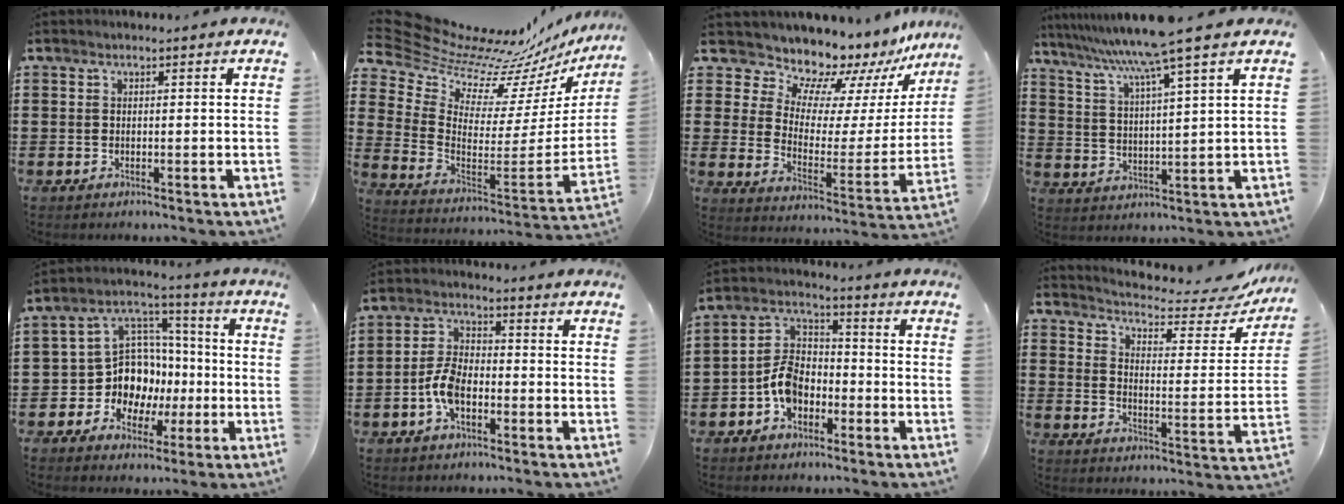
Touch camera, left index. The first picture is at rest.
{"total": 8.8, "force": [7.8, 3.5, 2.3], "torque": [-0.083, -0.069, 0.130]}
{"total": 9.1, "force": [8.8, 2.1, 0.3], "torque": [-0.040, -0.095, 0.148]}
{"total": 8.5, "force": [6.5, -1.1, 5.3], "torque": [-0.124, -0.036, 0.106]}
{"total": 11.6, "force": [-2.5, 10.4, 4.6], "torque": [-0.120, 0.008, -0.037]}
{"total": 5.9, "force": [-2.2, 3.0, 4.5], "torque": [-0.111, 0.001, -0.049]}
{"total": 7.3, "force": [-3.2, 5.0, 4.1], "torque": [-0.101, 0.017, -0.066]}
{"total": 4.1, "force": [3.7, 0.7, 1.5], "torque": [-0.046, -0.036, 0.054]}